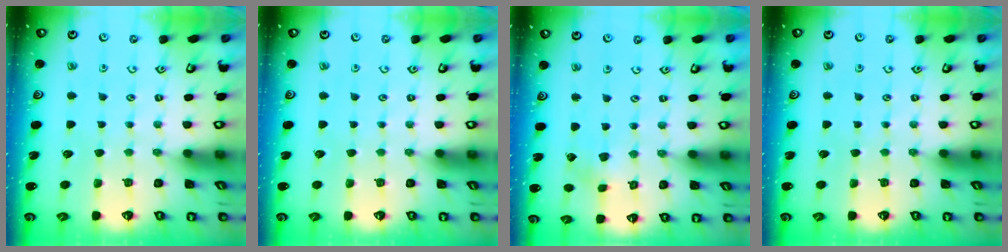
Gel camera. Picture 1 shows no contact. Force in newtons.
{"total": 0.0}
{"total": 1.7, "press": 1.6, "slide": 0.2}
{"total": 0.0}